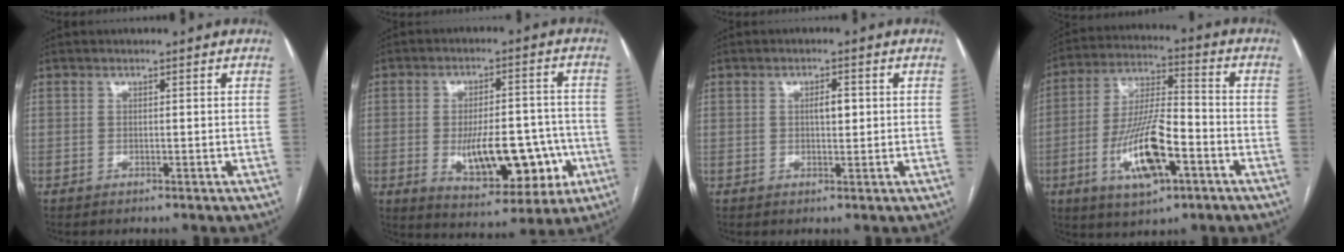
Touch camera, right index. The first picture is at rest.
{"total": 14.5, "force": [-3.4, 6.1, 12.7], "torque": [-0.183, 0.010, -0.035]}
{"total": 2.3, "force": [0.3, 0.9, 2.1], "torque": [-0.035, 0.002, 0.005]}
{"total": 14.2, "force": [-5.3, 4.1, 12.6], "torque": [-0.247, -0.002, -0.089]}